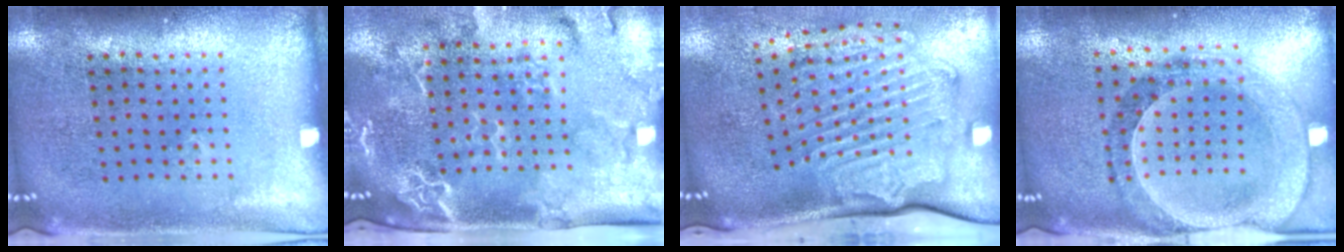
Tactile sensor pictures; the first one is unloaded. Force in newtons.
{"total": 2.9, "press": 2.4, "slide": 1.7}
{"total": 2.6, "press": 2.2, "slide": 1.4}
{"total": 1.5, "press": 1.5, "slide": 0.3}